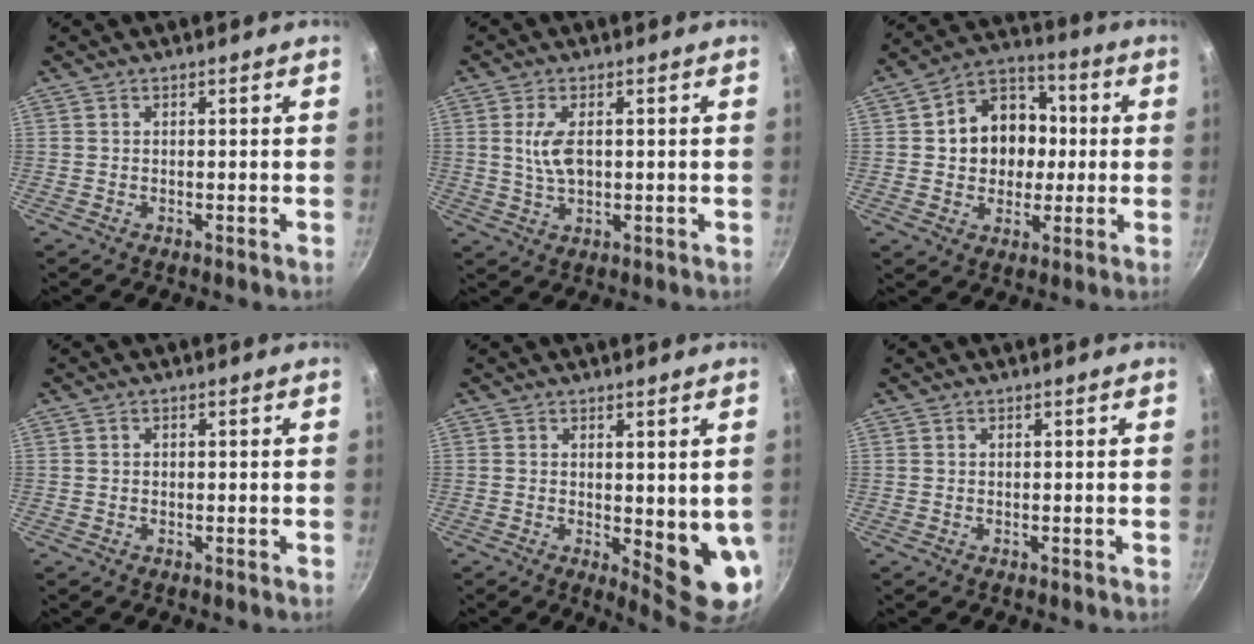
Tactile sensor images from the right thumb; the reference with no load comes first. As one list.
[{"total": 5.6, "force": [0.8, 2.8, 4.8], "torque": [-0.088, -0.002, 0.017]}, {"total": 13.9, "force": [0.9, 11.5, 7.6], "torque": [-0.081, 0.023, 0.006]}, {"total": 0.5, "force": [0.0, 0.5, 0.2], "torque": [-0.001, 0.004, 0.001]}, {"total": 8.9, "force": [0.0, 2.8, 8.5], "torque": [-0.091, -0.022, 0.009]}, {"total": 0.0}]